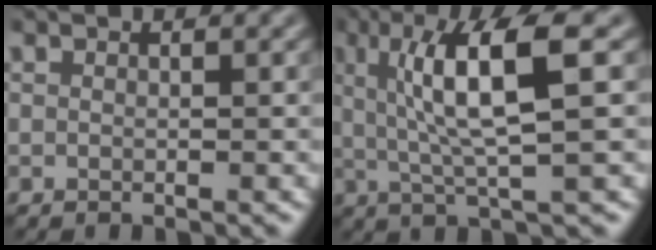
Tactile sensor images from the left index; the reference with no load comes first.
{"total": 7.1, "force": [1.0, 1.2, 6.9], "torque": [-0.116, 0.009, 0.024]}